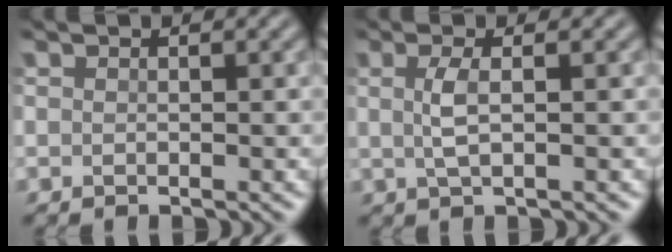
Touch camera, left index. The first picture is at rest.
{"total": 2.1, "force": [0.2, 0.3, 2.0], "torque": [-0.049, 0.002, 0.003]}